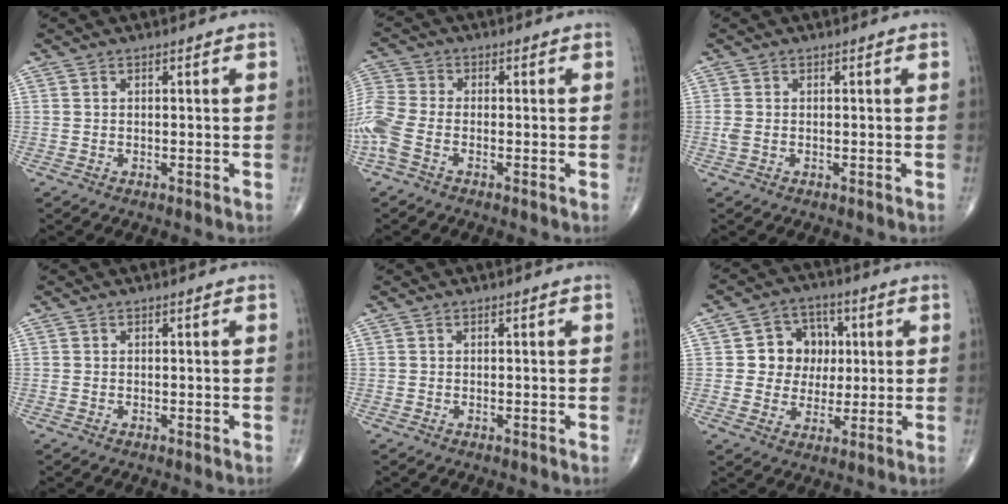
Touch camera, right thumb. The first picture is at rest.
{"total": 7.6, "force": [-3.2, 3.9, 5.7], "torque": [-0.161, 0.010, -0.074]}
{"total": 1.3, "force": [-0.2, 0.8, 1.0], "torque": [-0.033, -0.001, -0.004]}
{"total": 0.0}
{"total": 0.0}
{"total": 9.4, "force": [1.4, 8.4, 3.8], "torque": [-0.003, 0.007, 0.021]}